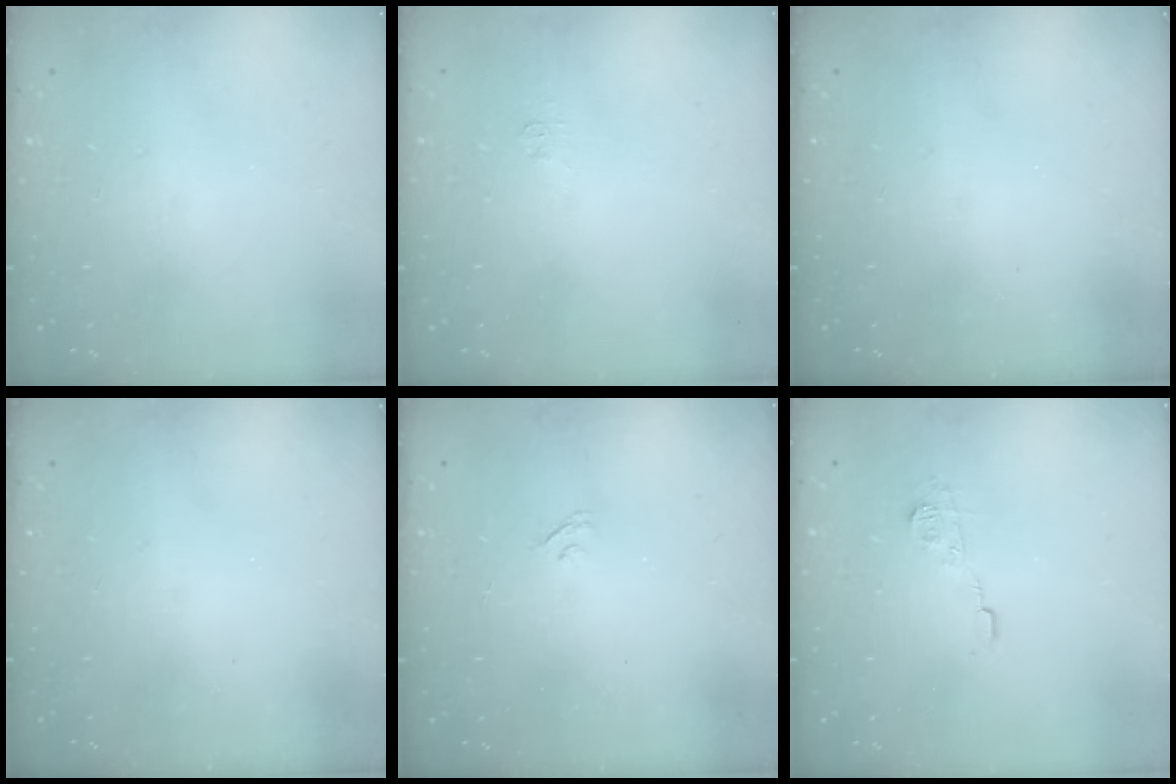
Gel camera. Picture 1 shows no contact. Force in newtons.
{"total": 3.1, "press": 3.0, "slide": 0.4}
{"total": 2.3, "press": 2.2, "slide": 0.8}
{"total": 2.3, "press": 2.2, "slide": 0.8}
{"total": 2.2, "press": 1.9, "slide": 1.1}
{"total": 6.2, "press": 6.2, "slide": 0.2}